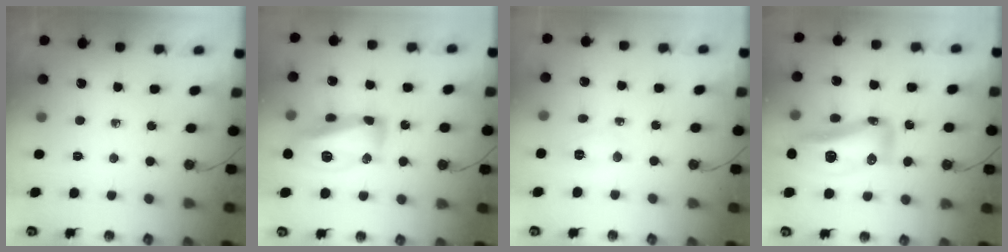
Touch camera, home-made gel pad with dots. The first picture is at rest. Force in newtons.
{"total": 15.5, "press": 15.5, "slide": 1.1}
{"total": 5.1, "press": 5.1, "slide": 0.8}
{"total": 30.0, "press": 22.1, "slide": 20.4}